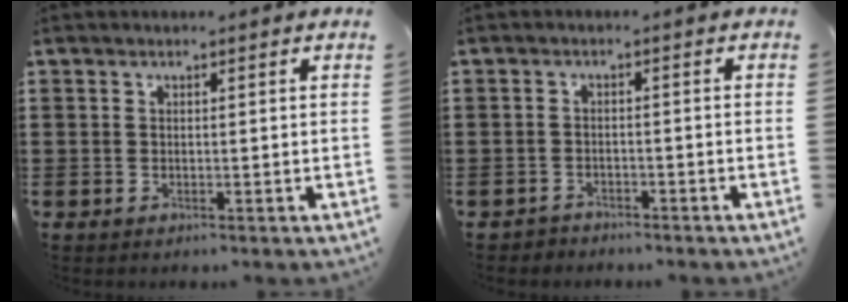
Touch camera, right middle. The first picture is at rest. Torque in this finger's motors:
{"motor_torque": [-0.27, 0.14, -0.04, -0.02]}